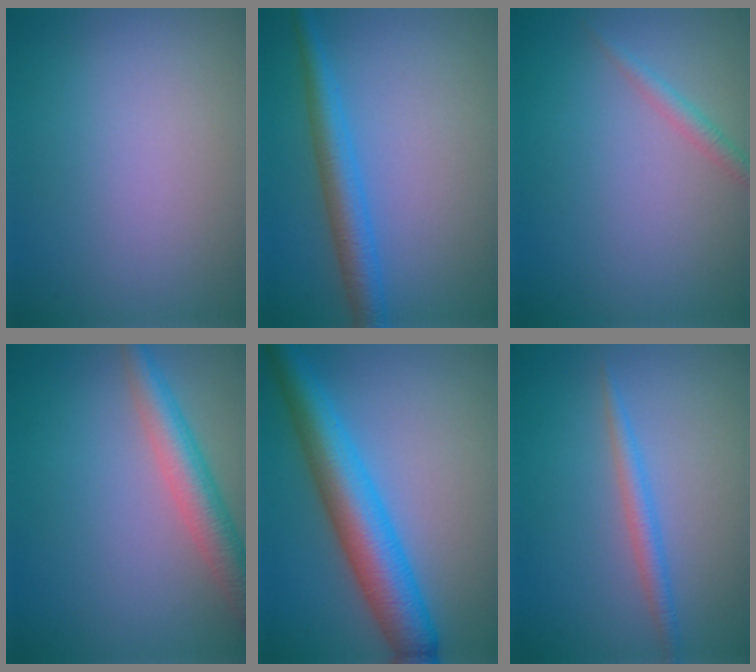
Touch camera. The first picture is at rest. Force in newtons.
{"total": 3.6, "press": 3.6, "slide": 0.1}
{"total": 1.4, "press": 1.4, "slide": 0.1}
{"total": 4.2, "press": 4.2, "slide": 0.1}
{"total": 7.3, "press": 7.3, "slide": 0.2}
{"total": 1.9, "press": 1.9, "slide": 0.0}